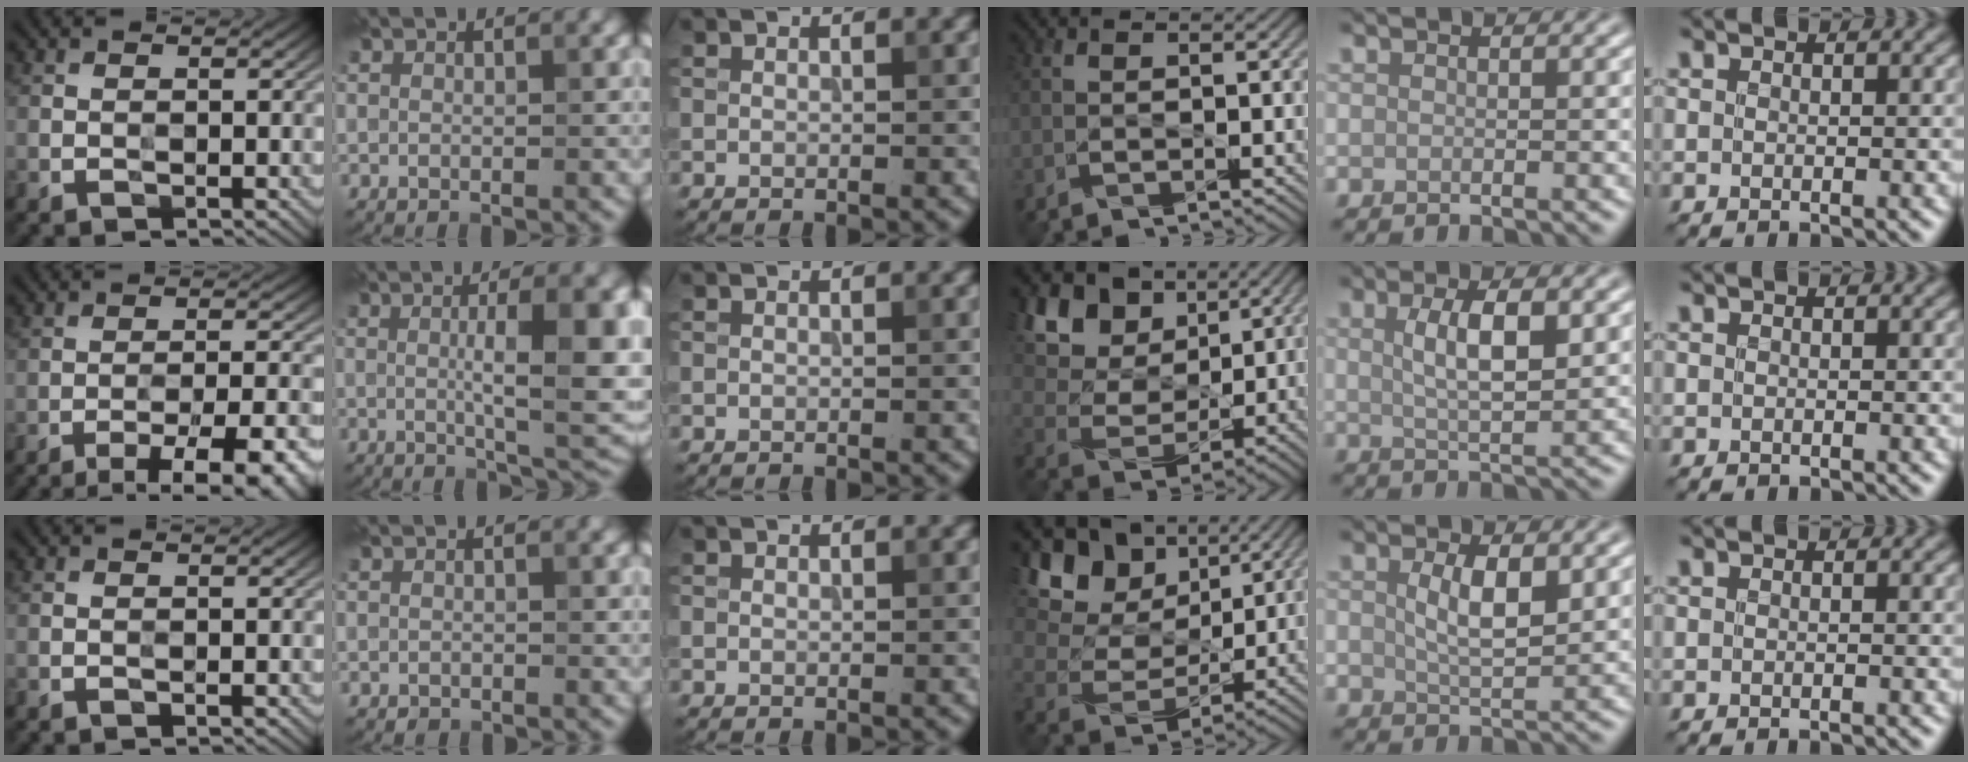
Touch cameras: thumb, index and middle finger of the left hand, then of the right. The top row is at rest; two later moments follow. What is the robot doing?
{"motion": "wipe", "object": "measuring cup"}